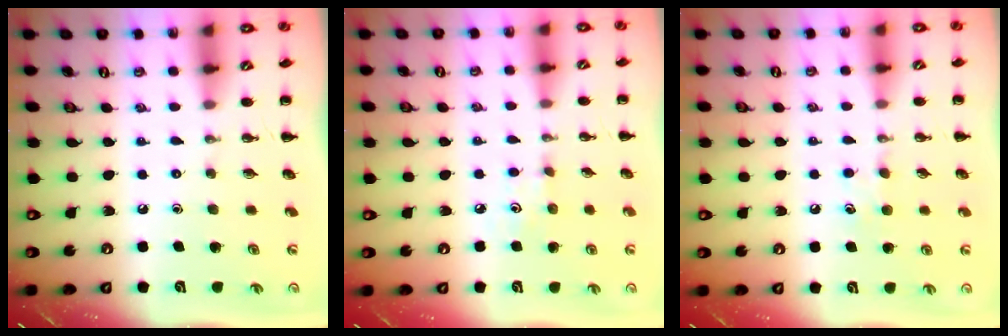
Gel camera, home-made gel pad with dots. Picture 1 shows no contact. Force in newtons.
{"total": 3.5, "press": 3.3, "slide": 1.0}
{"total": 4.6, "press": 4.4, "slide": 1.5}